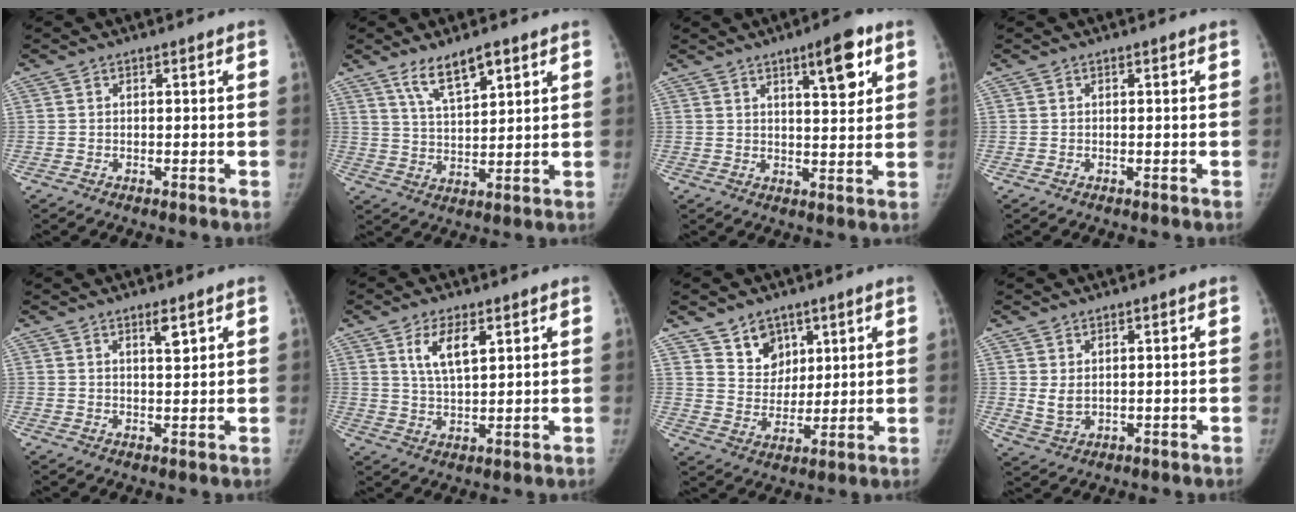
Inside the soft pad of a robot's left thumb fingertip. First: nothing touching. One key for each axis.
{"total": 7.6, "fx": 5.1, "fy": 2.3, "fz": 5.2, "tx": -0.083, "ty": -0.032, "tz": 0.098}
{"total": 8.4, "fx": 4.3, "fy": 2.4, "fz": 6.8, "tx": -0.083, "ty": -0.021, "tz": 0.061}
{"total": 0.0}
{"total": 2.7, "fx": 1.7, "fy": 0.6, "fz": 2.0, "tx": -0.028, "ty": -0.013, "tz": 0.028}
{"total": 7.1, "fx": 3.2, "fy": 3.0, "fz": 5.6, "tx": -0.095, "ty": -0.017, "tz": 0.065}
{"total": 7.8, "fx": 4.9, "fy": 5.7, "fz": 1.9, "tx": 0.005, "ty": -0.038, "tz": 0.096}
{"total": 3.0, "fx": 0.8, "fy": 2.1, "fz": 2.1, "tx": -0.039, "ty": -0.011, "tz": 0.027}